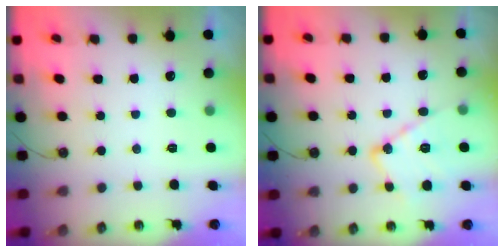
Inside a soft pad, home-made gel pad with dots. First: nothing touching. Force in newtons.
{"total": 14.0, "press": 14.0, "slide": 1.1}